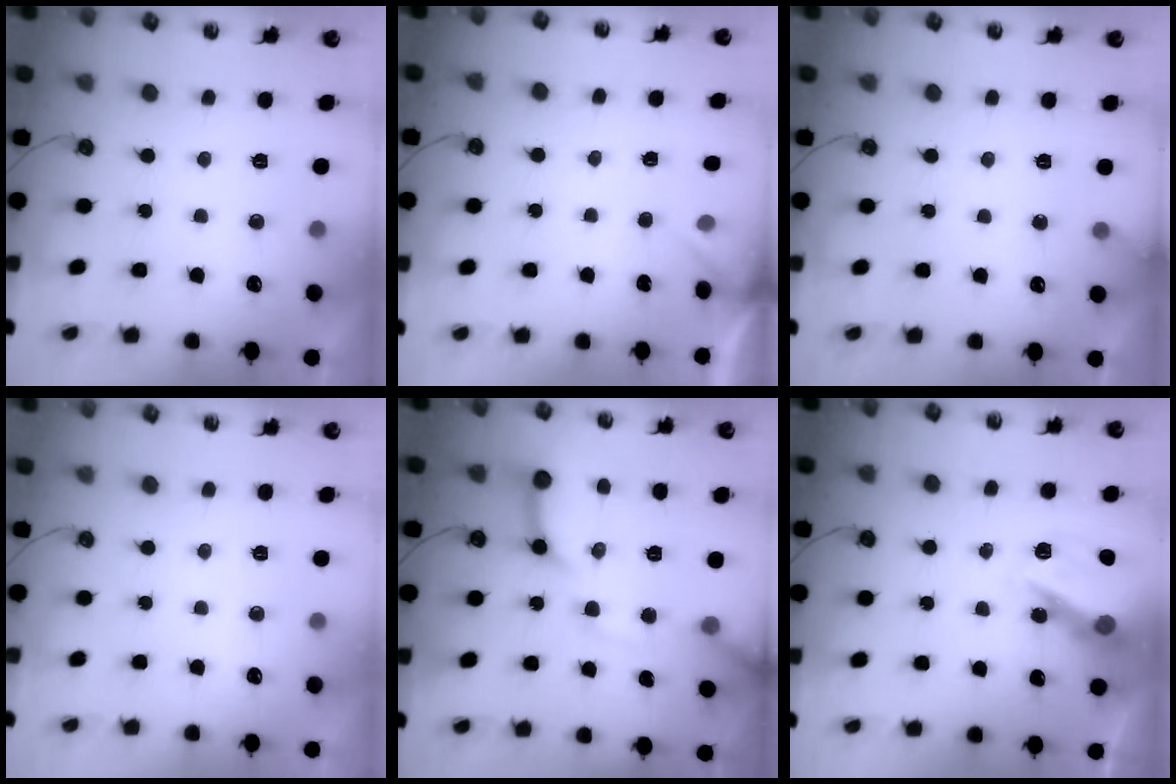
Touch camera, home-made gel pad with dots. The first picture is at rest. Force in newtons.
{"total": 2.9, "press": 2.9, "slide": 0.3}
{"total": 2.8, "press": 2.8, "slide": 0.2}
{"total": 0.0}
{"total": 14.8, "press": 14.8, "slide": 1.1}
{"total": 16.6, "press": 16.6, "slide": 0.3}